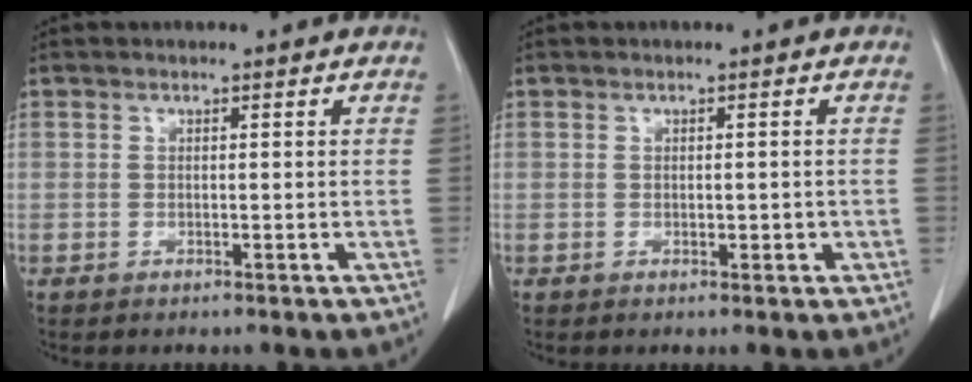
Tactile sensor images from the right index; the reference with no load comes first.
{"total": 1.3, "force": [-0.2, 0.7, 1.0], "torque": [-0.012, 0.000, 0.001]}